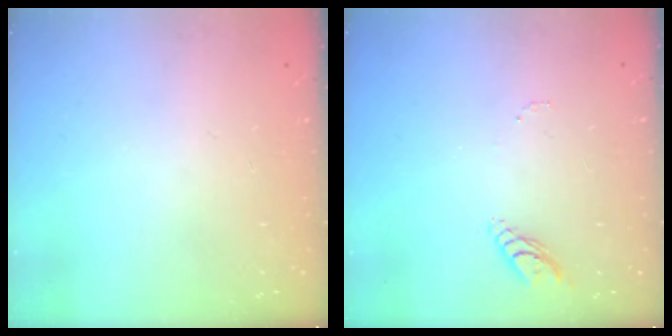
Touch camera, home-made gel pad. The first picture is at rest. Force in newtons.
{"total": 4.6, "press": 4.5, "slide": 0.5}